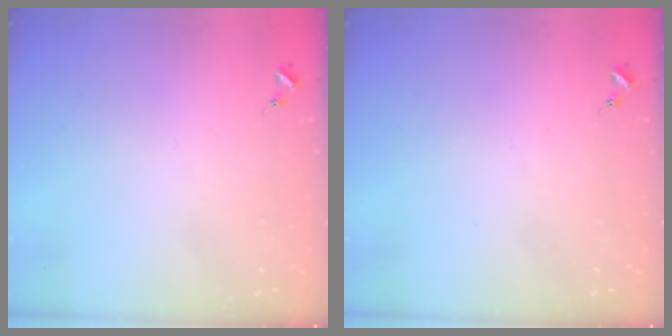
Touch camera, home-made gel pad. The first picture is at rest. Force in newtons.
{"total": 0.0}